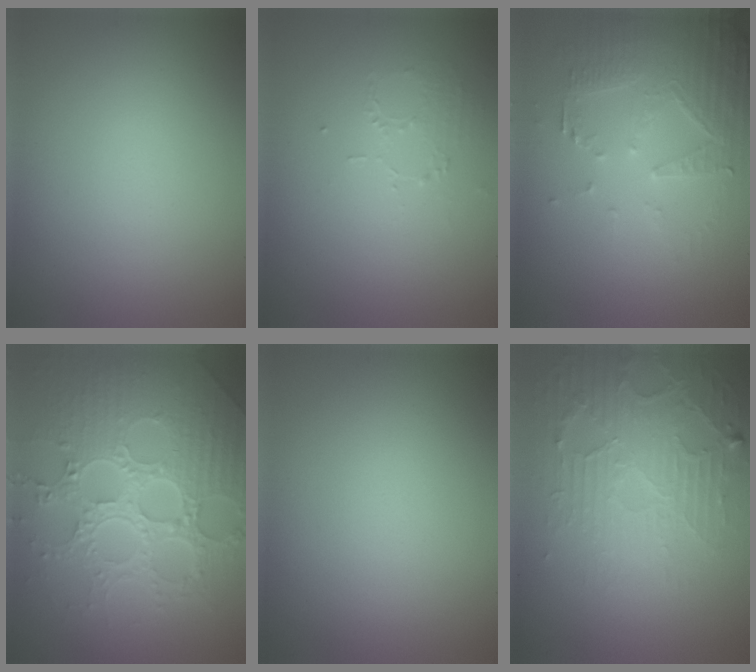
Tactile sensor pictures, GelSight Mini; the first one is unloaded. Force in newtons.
{"total": 1.0, "press": 0.5, "slide": 0.9}
{"total": 5.3, "press": 3.6, "slide": 4.0}
{"total": 8.4, "press": 6.2, "slide": 5.7}
{"total": 0.0}
{"total": 5.1, "press": 3.5, "slide": 3.7}